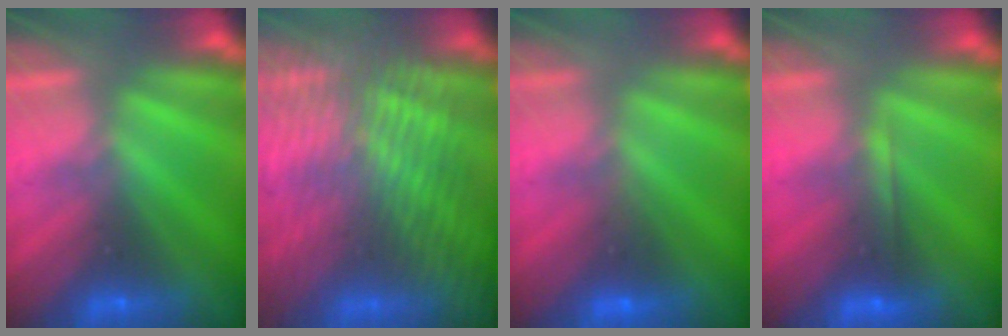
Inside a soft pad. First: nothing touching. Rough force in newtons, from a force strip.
{"total": 9.4}
{"total": 3.1}
{"total": 1.8}